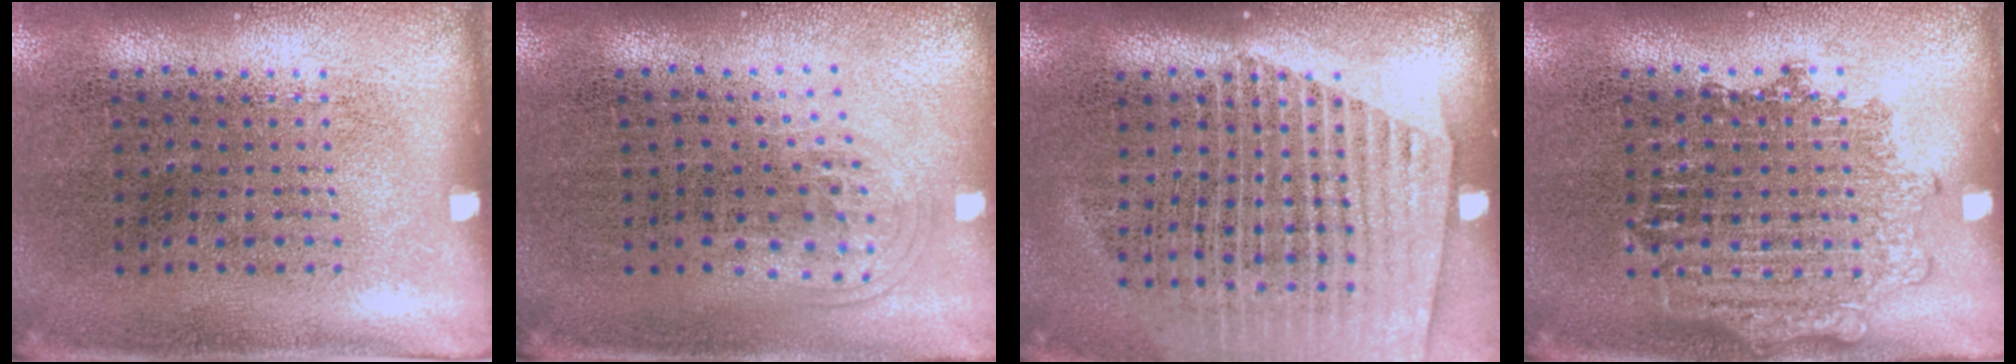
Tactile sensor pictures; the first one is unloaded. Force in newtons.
{"total": 1.0, "press": 0.7, "slide": 0.8}
{"total": 1.6, "press": 1.5, "slide": 0.5}
{"total": 2.2, "press": 2.2, "slide": 0.5}